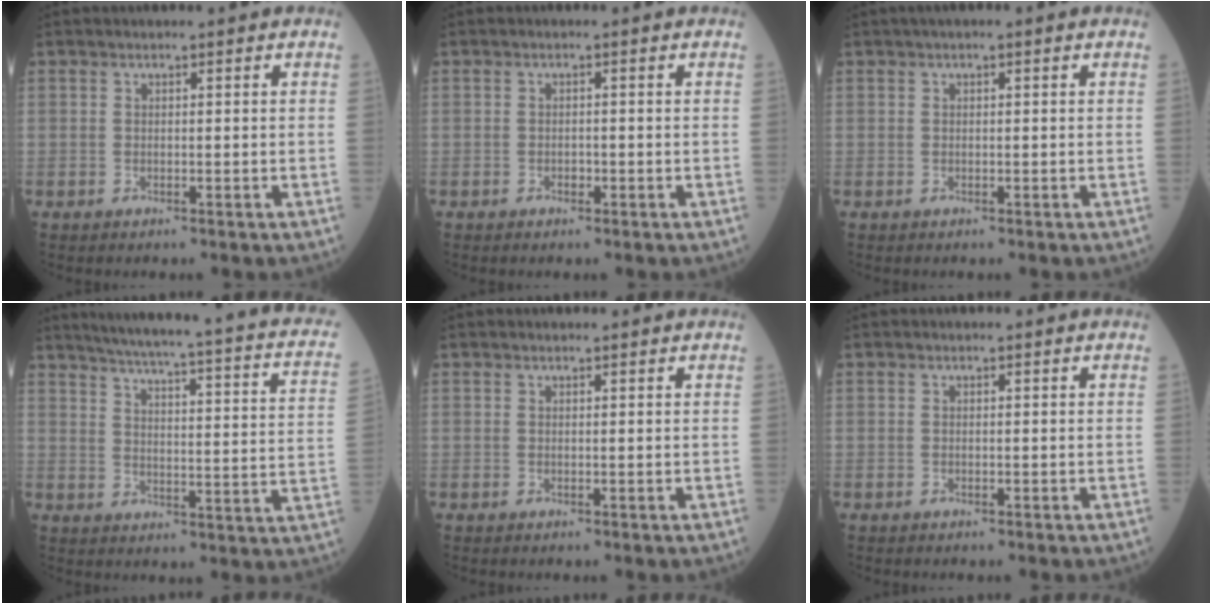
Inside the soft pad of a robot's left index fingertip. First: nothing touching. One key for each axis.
{"total": 0.9, "fx": -0.5, "fy": 0.5, "fz": 0.5, "tx": -0.009, "ty": 0.002, "tz": -0.007}
{"total": 1.2, "fx": 0.6, "fy": 0.2, "fz": 1.1, "tx": -0.023, "ty": 0.012, "tz": 0.008}
{"total": 23.4, "fx": 18.4, "fy": 1.9, "fz": 14.4, "tx": -0.210, "ty": -0.026, "tz": 0.212}
{"total": 0.6, "fx": 0.6, "fy": 0.0, "fz": 0.1, "tx": -0.005, "ty": 0.000, "tz": 0.008}
{"total": 0.0}